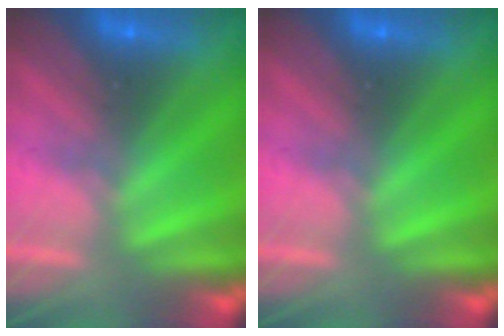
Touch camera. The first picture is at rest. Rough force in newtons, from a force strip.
{"total": 0.0}